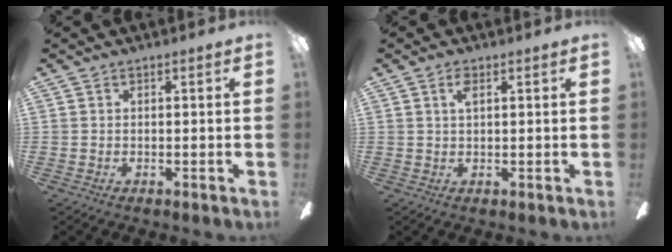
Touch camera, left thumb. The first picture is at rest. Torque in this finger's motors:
{"motor_torque": [-0.13, -0.04, -0.16, -0.05, 0.03]}